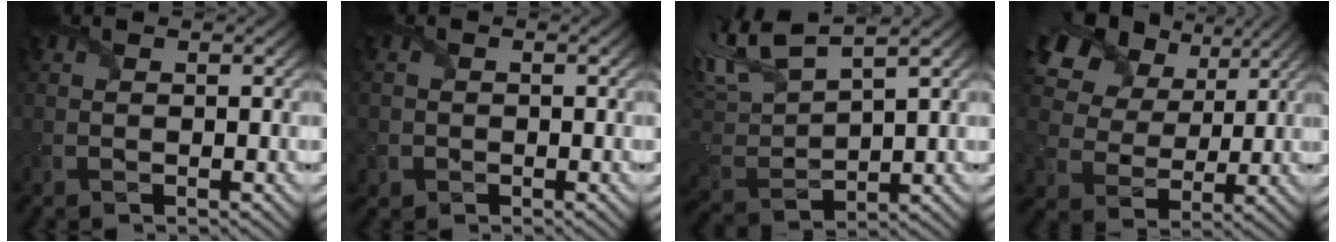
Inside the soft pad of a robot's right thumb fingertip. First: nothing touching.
{"total": 1.7, "force": [-0.6, 1.6, 0.0], "torque": [-0.005, -0.004, -0.013]}
{"total": 9.8, "force": [6.2, 3.1, 6.9], "torque": [-0.176, 0.028, 0.116]}
{"total": 15.4, "force": [8.0, 10.1, 8.3], "torque": [-0.218, 0.034, 0.130]}